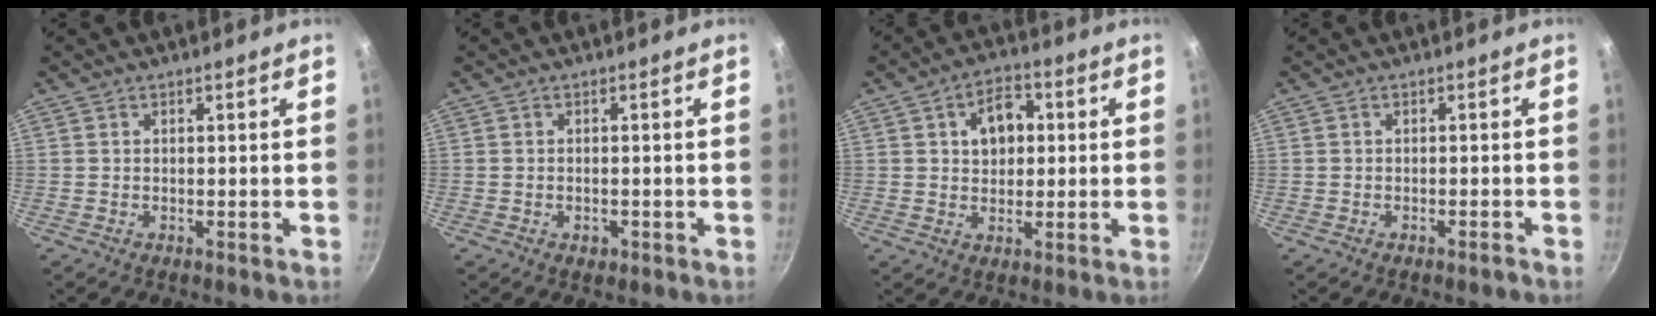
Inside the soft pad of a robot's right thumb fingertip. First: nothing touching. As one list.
[{"total": 1.6, "force": [-0.7, 1.1, 1.0], "torque": [-0.014, 0.002, -0.007]}, {"total": 7.7, "force": [1.6, 5.5, 5.2], "torque": [-0.047, 0.011, 0.020]}, {"total": 0.9, "force": [-0.7, 0.2, 0.4], "torque": [-0.011, 0.009, -0.009]}]